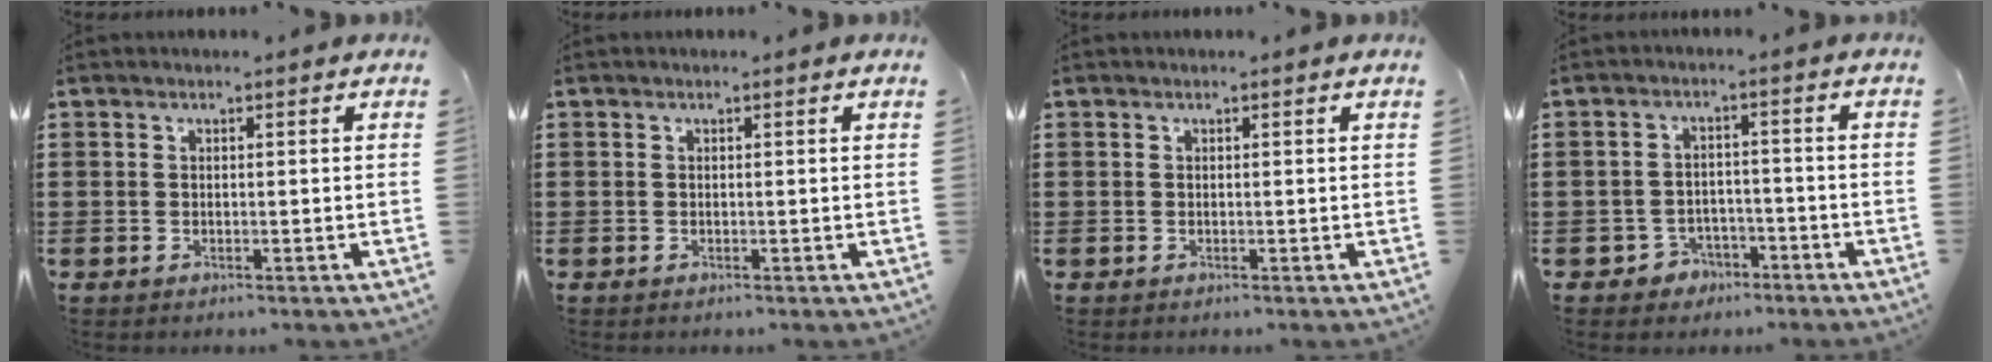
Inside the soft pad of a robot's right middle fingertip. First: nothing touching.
{"total": 0.0}
{"total": 0.0}
{"total": 3.1, "force": [-2.6, 1.7, 0.2], "torque": [-0.014, 0.005, -0.057]}